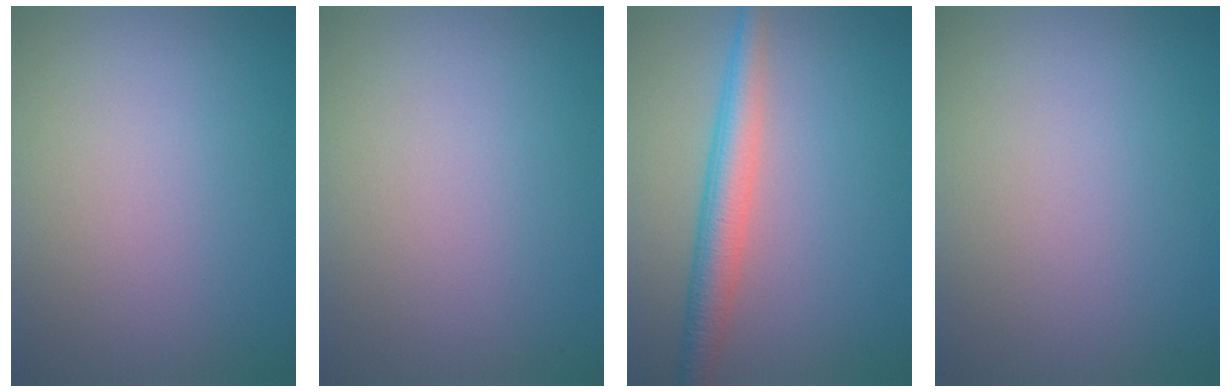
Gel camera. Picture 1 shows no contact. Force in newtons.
{"total": 0.0}
{"total": 4.0, "press": 4.0, "slide": 0.1}
{"total": 0.0}